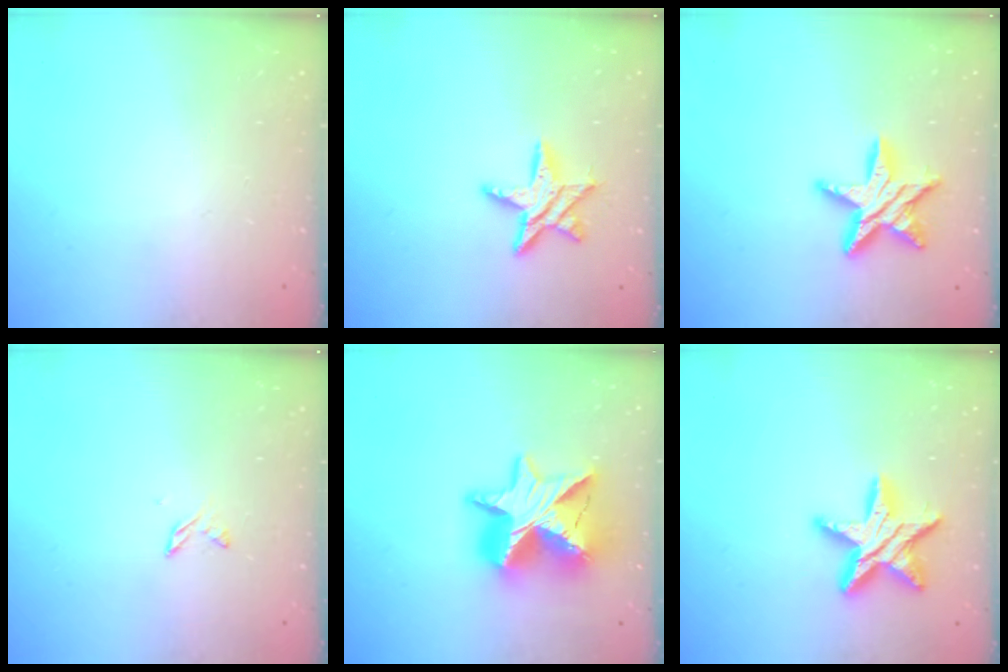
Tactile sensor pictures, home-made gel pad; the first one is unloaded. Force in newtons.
{"total": 10.5, "press": 10.5, "slide": 0.6}
{"total": 13.0, "press": 13.0, "slide": 0.9}
{"total": 3.3, "press": 3.3, "slide": 0.4}
{"total": 20.4, "press": 20.4, "slide": 1.7}
{"total": 14.7, "press": 14.7, "slide": 0.7}